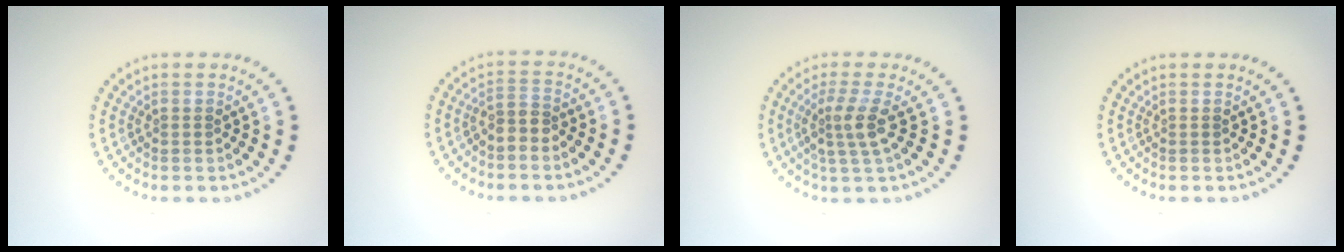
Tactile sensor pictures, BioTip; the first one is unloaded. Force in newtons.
{"total": 1.7, "press": 1.3, "slide": 1.1}
{"total": 3.0, "press": 2.3, "slide": 1.9}
{"total": 0.0}